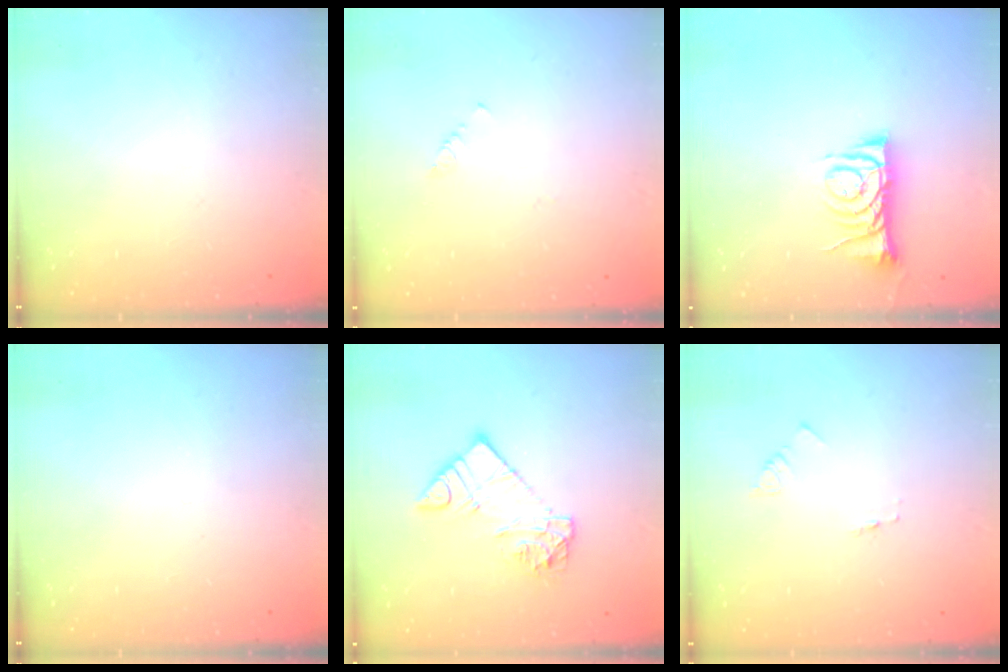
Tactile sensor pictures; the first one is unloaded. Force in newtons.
{"total": 1.0, "press": 0.9, "slide": 0.3}
{"total": 6.7, "press": 6.7, "slide": 0.7}
{"total": 0.0}
{"total": 9.9, "press": 9.9, "slide": 1.0}
{"total": 1.4, "press": 1.3, "slide": 0.1}